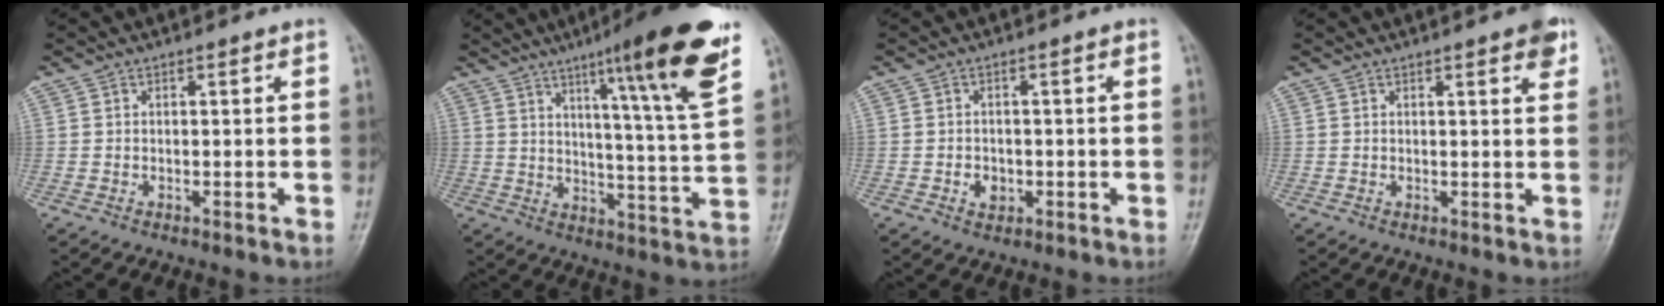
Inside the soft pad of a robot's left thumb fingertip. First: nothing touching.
{"total": 18.7, "force": [10.7, 0.9, 15.3], "torque": [-0.200, -0.054, 0.150]}
{"total": 2.7, "force": [-0.8, 2.2, 1.4], "torque": [-0.014, 0.005, -0.010]}
{"total": 3.9, "force": [2.2, 1.0, 3.1], "torque": [-0.030, -0.006, 0.022]}